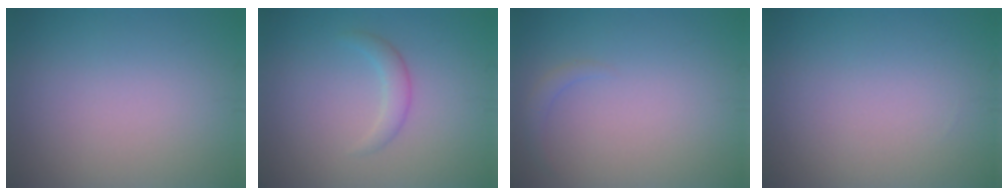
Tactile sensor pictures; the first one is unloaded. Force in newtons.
{"total": 1.7, "press": 1.7, "slide": 0.1}
{"total": 1.0, "press": 1.0, "slide": 0.2}
{"total": 0.0}